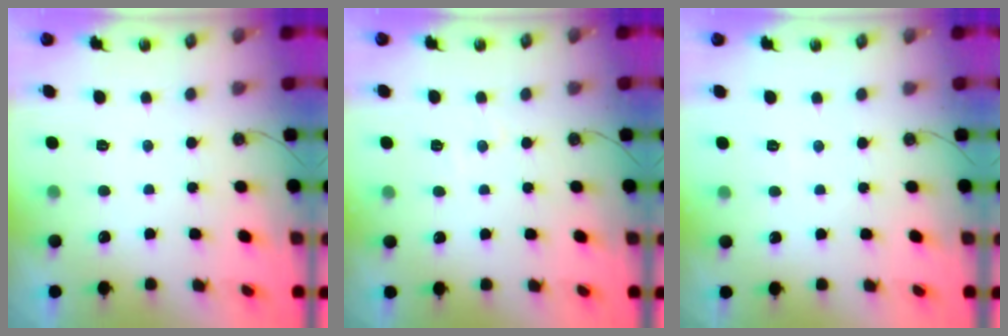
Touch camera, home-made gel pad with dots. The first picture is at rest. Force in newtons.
{"total": 5.9, "press": 5.8, "slide": 0.8}
{"total": 3.0, "press": 3.0, "slide": 0.5}